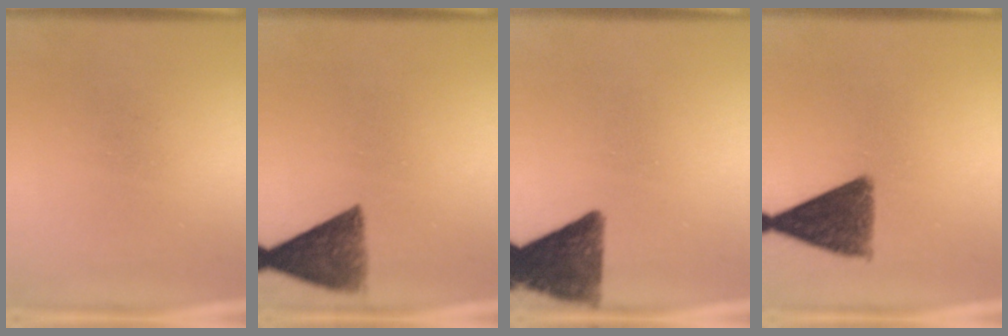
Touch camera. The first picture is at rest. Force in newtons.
{"total": 8.9}
{"total": 11.4}
{"total": 10.1}